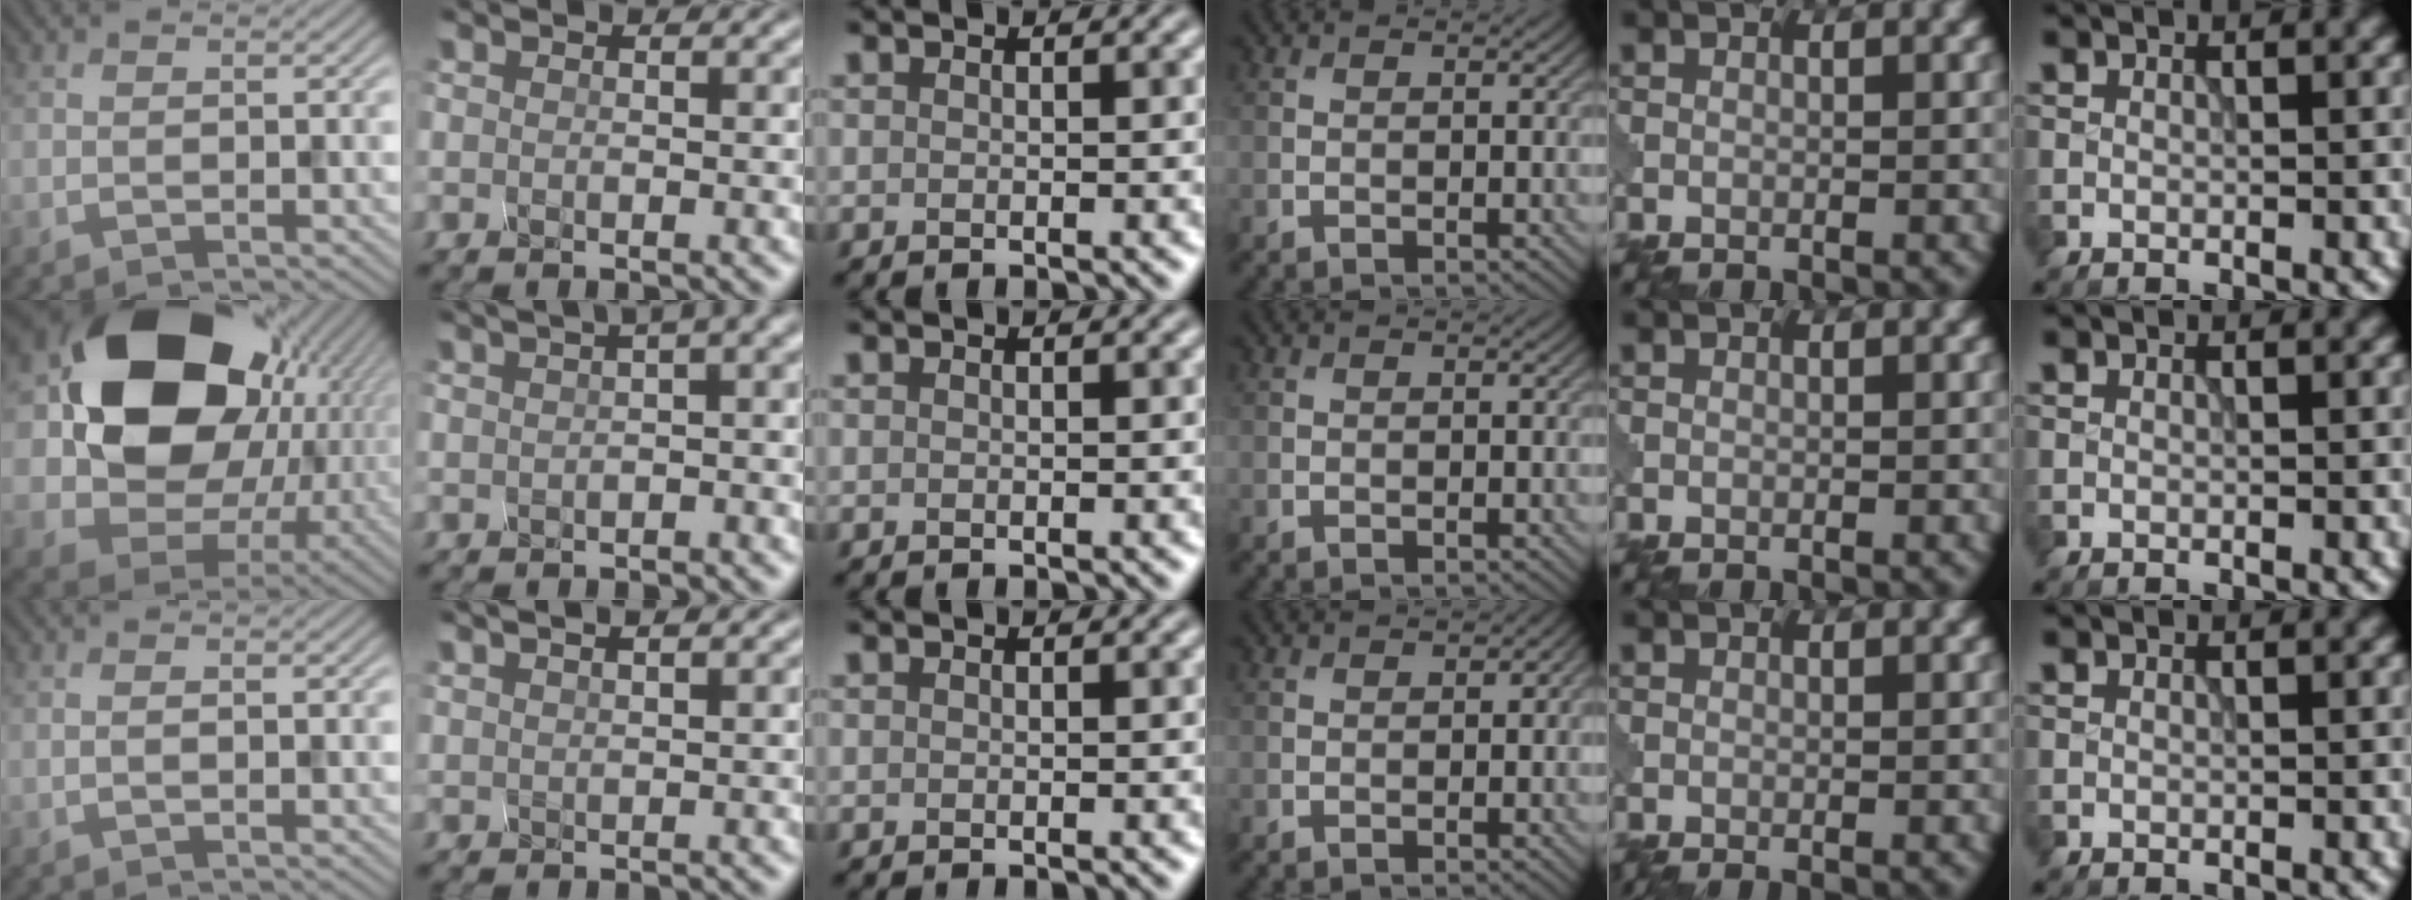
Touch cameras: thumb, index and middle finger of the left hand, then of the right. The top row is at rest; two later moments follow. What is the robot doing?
{"motion": "squeeze", "object": "hand grip exerciser"}